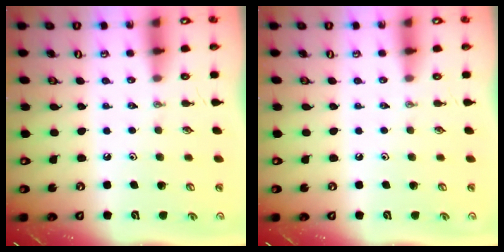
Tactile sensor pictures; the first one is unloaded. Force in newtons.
{"total": 0.0}